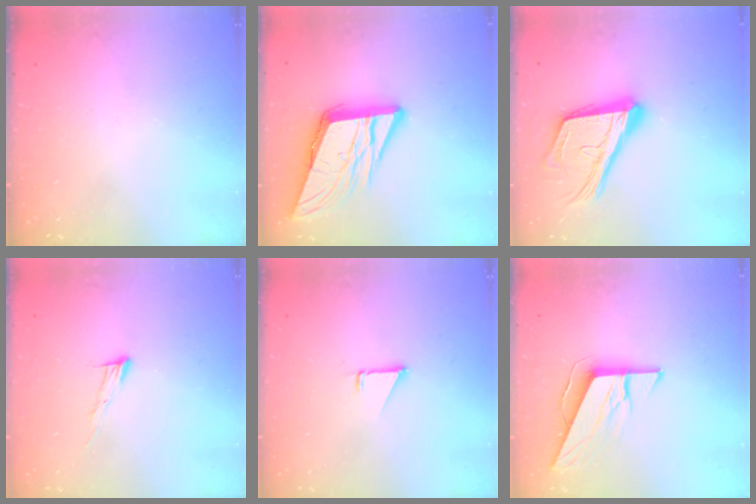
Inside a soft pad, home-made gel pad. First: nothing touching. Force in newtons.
{"total": 13.7, "press": 13.4, "slide": 2.6}
{"total": 19.7, "press": 19.6, "slide": 2.3}
{"total": 6.4, "press": 6.4, "slide": 0.4}
{"total": 1.4, "press": 1.3, "slide": 0.1}
{"total": 8.8, "press": 8.8, "slide": 0.5}